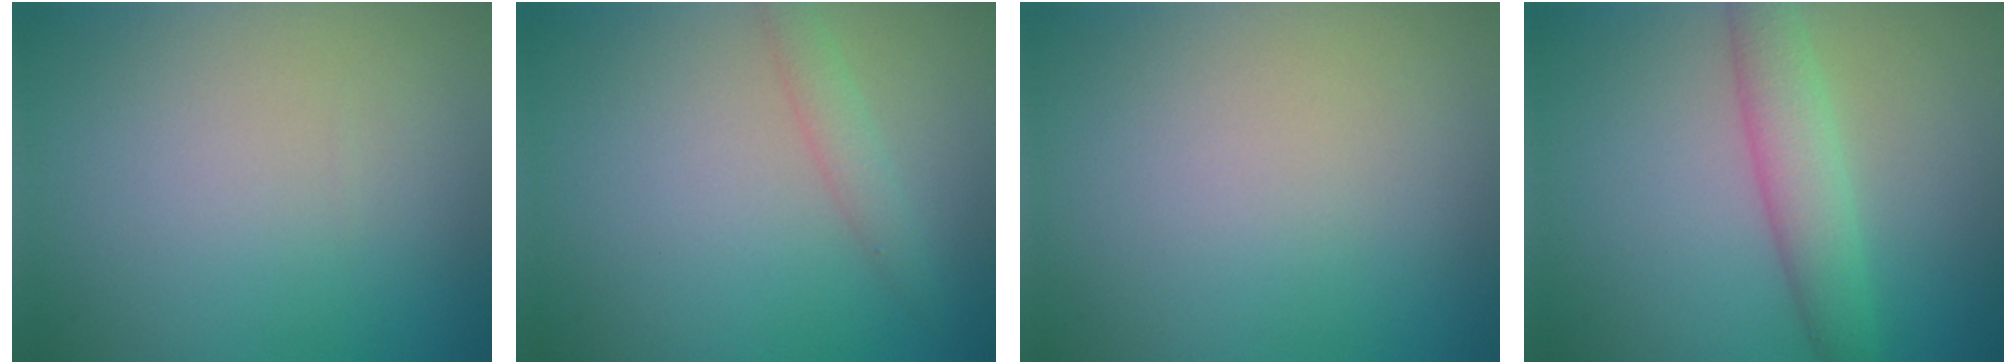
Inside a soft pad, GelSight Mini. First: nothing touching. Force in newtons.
{"total": 1.7, "press": 1.7, "slide": 0.1}
{"total": 0.0}
{"total": 3.9, "press": 3.9, "slide": 0.1}